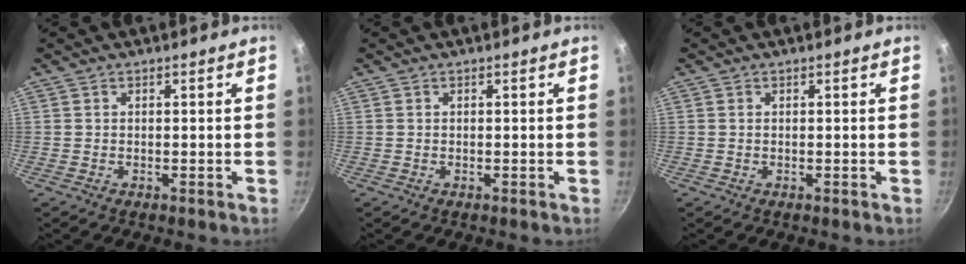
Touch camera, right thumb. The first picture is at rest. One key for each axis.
{"total": 0.0}
{"total": 0.0}